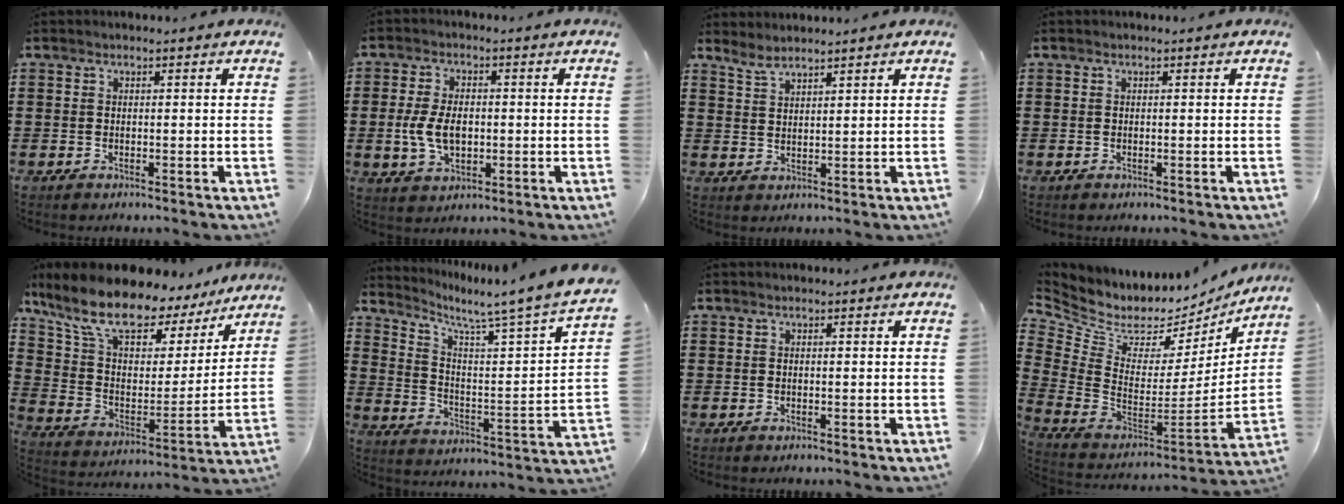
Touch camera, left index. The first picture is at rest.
{"total": 6.5, "force": [-0.5, 3.9, 5.2], "torque": [-0.109, 0.000, -0.014]}
{"total": 2.5, "force": [2.4, 0.2, 0.5], "torque": [-0.016, -0.003, 0.048]}
{"total": 0.0}
{"total": 12.1, "force": [9.9, 4.1, 5.5], "torque": [-0.150, -0.062, 0.170]}
{"total": 5.4, "force": [4.4, -0.6, 3.0], "torque": [-0.071, -0.050, 0.059]}
{"total": 0.0}
{"total": 5.0, "force": [3.8, 3.0, 1.4], "torque": [-0.070, -0.052, 0.062]}